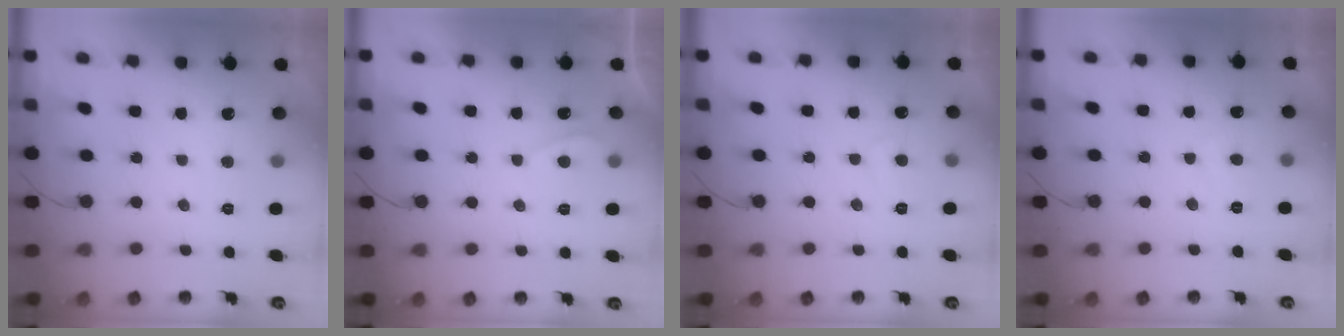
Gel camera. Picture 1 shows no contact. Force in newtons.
{"total": 0.7, "press": 0.5, "slide": 0.4}
{"total": 3.2, "press": 3.1, "slide": 0.6}
{"total": 2.1, "press": 2.1, "slide": 0.3}